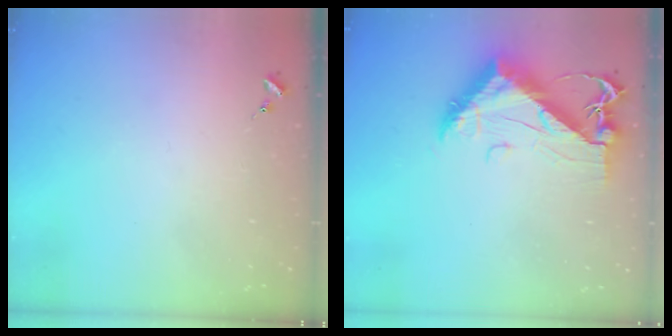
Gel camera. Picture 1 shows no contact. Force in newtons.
{"total": 12.7, "press": 12.6, "slide": 1.1}